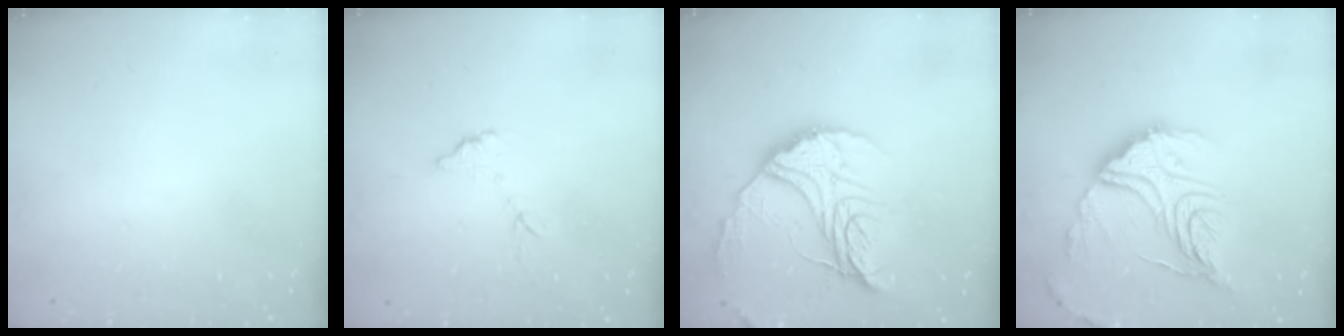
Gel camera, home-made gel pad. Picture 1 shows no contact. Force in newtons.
{"total": 5.5, "press": 5.5, "slide": 0.3}
{"total": 20.5, "press": 20.5, "slide": 2.0}
{"total": 22.4, "press": 22.3, "slide": 2.2}